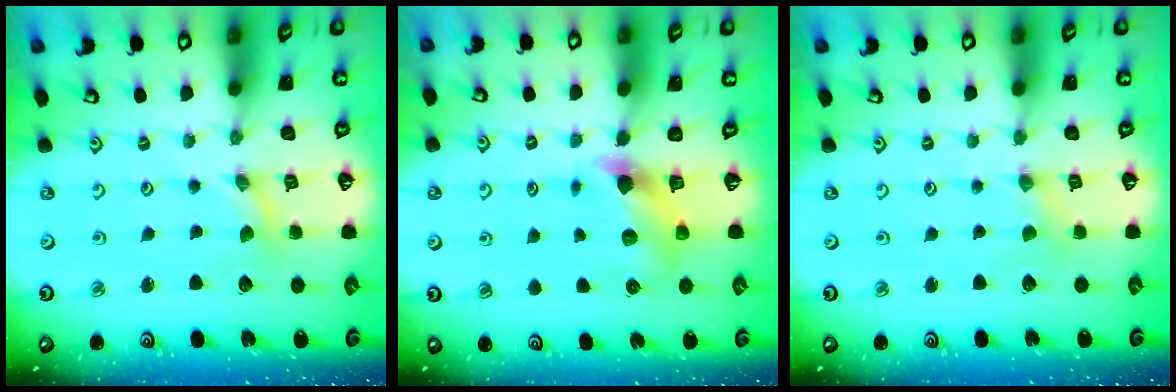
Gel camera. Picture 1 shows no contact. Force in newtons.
{"total": 6.1, "press": 6.1, "slide": 0.4}
{"total": 0.9, "press": 0.9, "slide": 0.2}